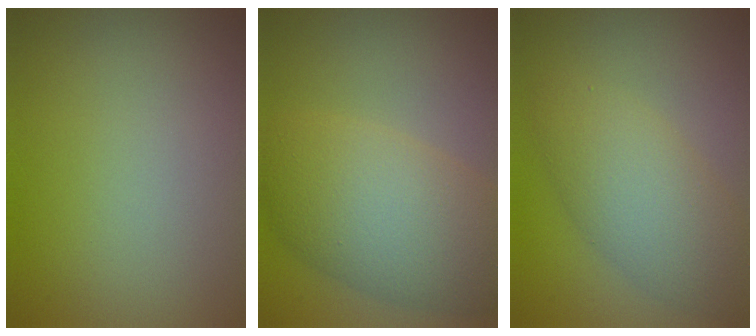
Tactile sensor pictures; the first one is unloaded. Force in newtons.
{"total": 7.5, "press": 7.5, "slide": 0.2}
{"total": 5.0, "press": 5.0, "slide": 0.1}